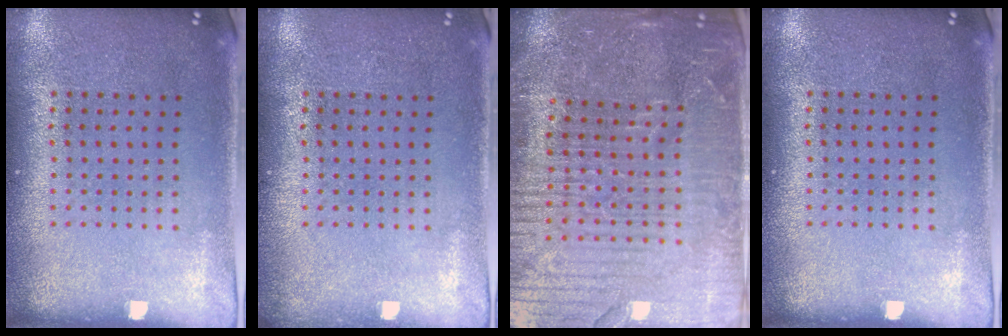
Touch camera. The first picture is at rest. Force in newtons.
{"total": 0.6, "press": 0.6, "slide": 0.2}
{"total": 5.7, "press": 5.1, "slide": 2.6}
{"total": 0.0}